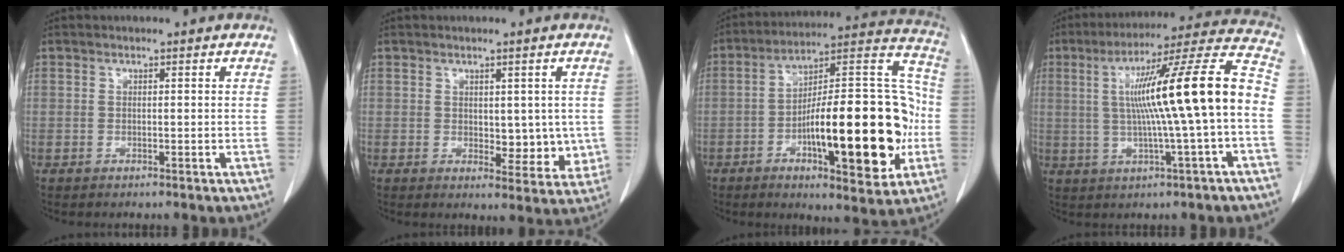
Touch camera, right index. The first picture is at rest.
{"total": 5.7, "force": [0.3, 3.3, 4.7], "torque": [-0.042, -0.009, 0.012]}
{"total": 23.9, "force": [-5.2, 6.4, 22.4], "torque": [-0.309, 0.026, -0.071]}
{"total": 17.0, "force": [-0.3, -0.4, 17.0], "torque": [-0.266, 0.027, -0.008]}